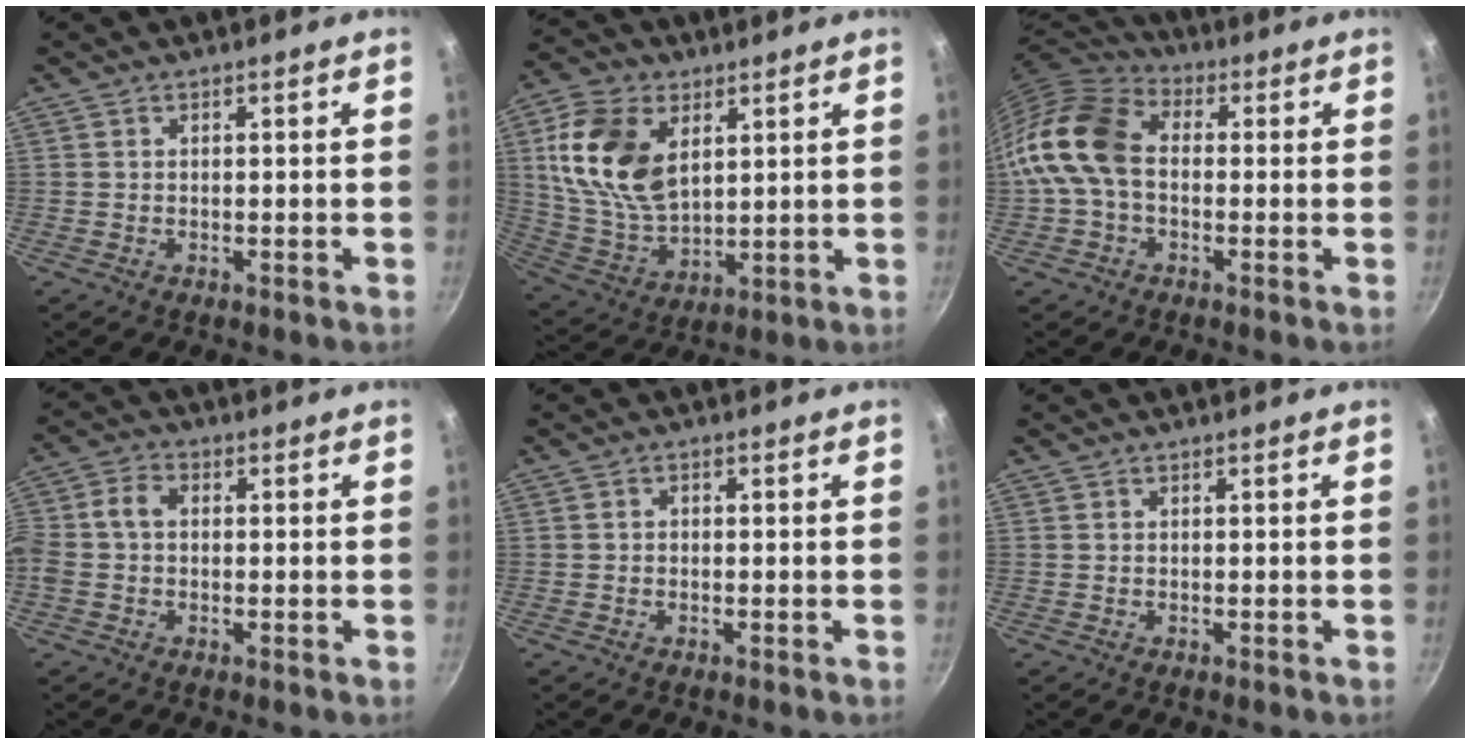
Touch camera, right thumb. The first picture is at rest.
{"total": 16.8, "force": [4.9, 10.7, 12.0], "torque": [-0.211, -0.017, 0.106]}
{"total": 14.5, "force": [-0.8, 10.2, 10.3], "torque": [-0.184, 0.035, -0.037]}
{"total": 6.4, "force": [0.0, 4.6, 4.4], "torque": [-0.095, 0.020, -0.017]}
{"total": 0.8, "force": [-0.3, 0.6, 0.4], "torque": [-0.007, 0.004, -0.007]}
{"total": 0.0}